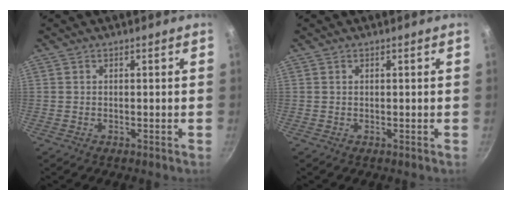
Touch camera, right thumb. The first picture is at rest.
{"total": 0.0}